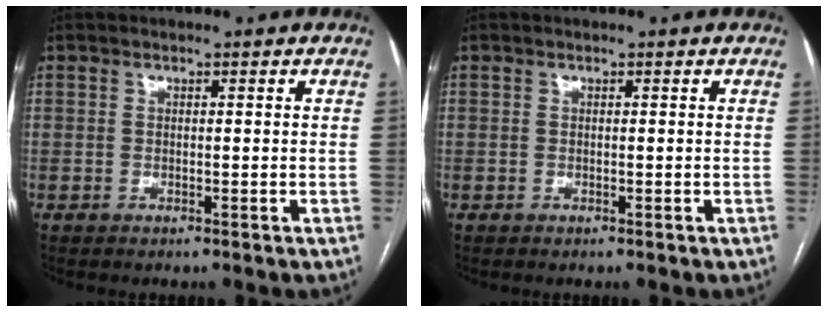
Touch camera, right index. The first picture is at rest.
{"total": 0.0}